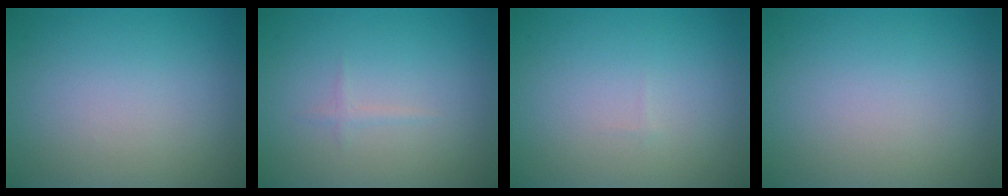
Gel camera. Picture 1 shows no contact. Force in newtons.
{"total": 0.6, "press": 0.6, "slide": 0.0}
{"total": 0.0}
{"total": 0.0}